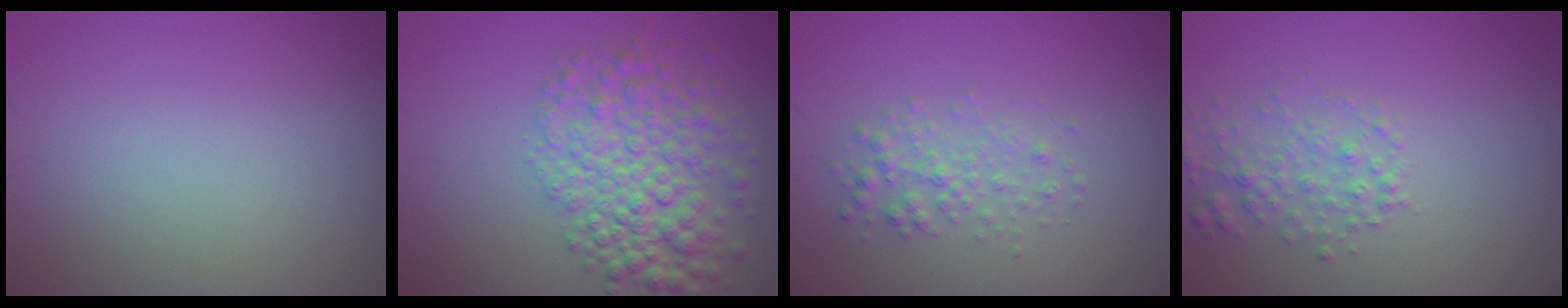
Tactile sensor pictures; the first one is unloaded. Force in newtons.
{"total": 6.3, "press": 6.2, "slide": 0.2}
{"total": 2.1, "press": 2.1, "slide": 0.0}
{"total": 2.3, "press": 2.3, "slide": 0.1}